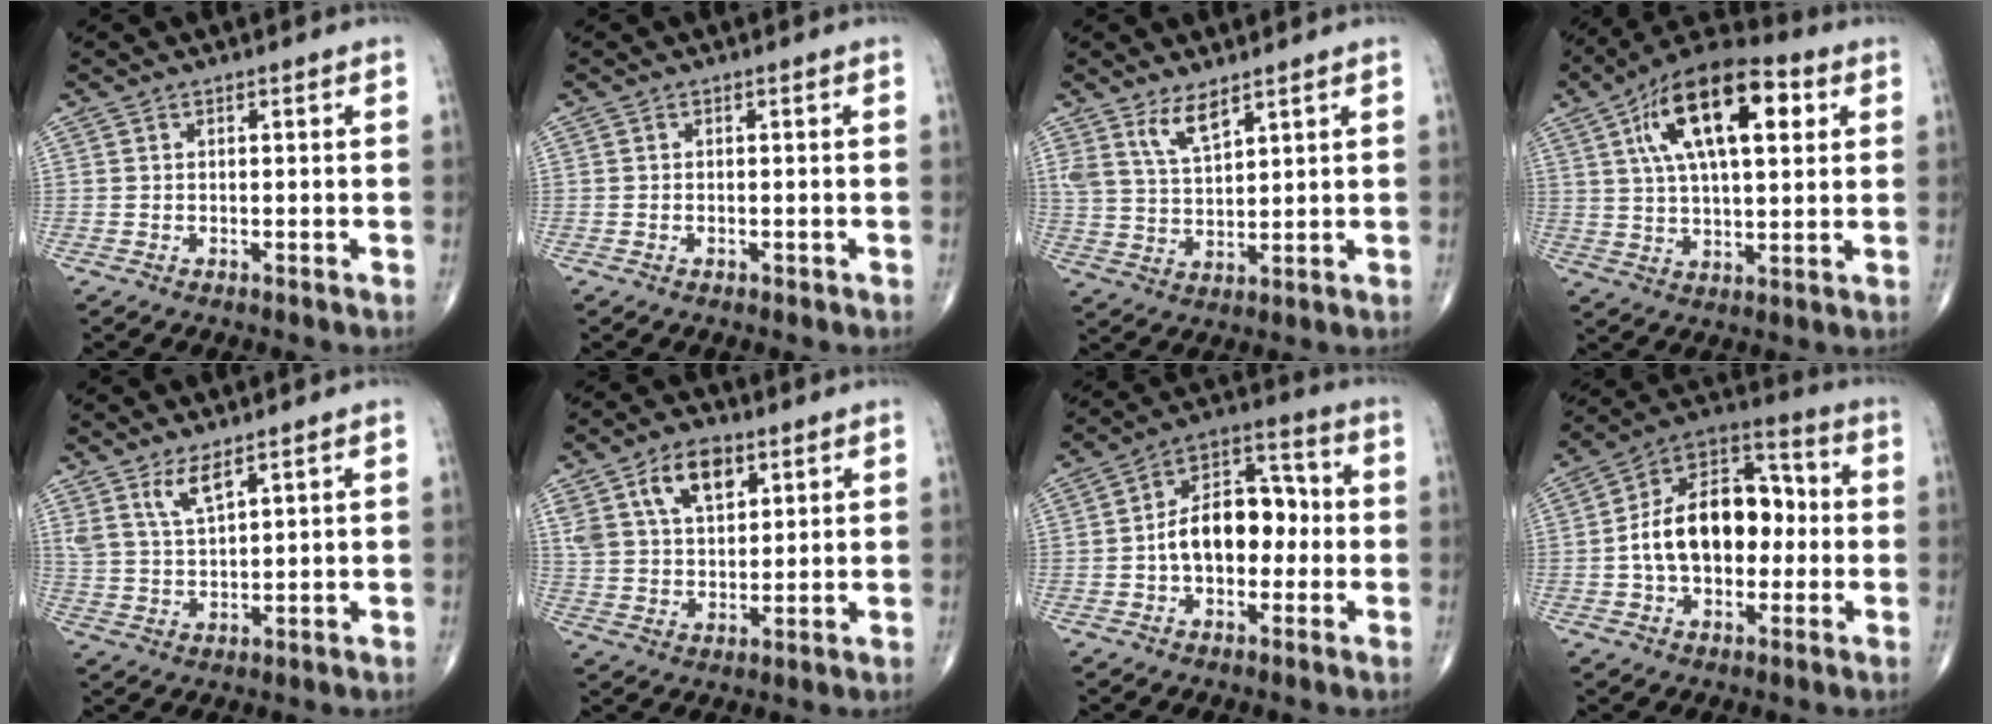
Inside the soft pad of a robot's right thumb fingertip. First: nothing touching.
{"total": 0.6, "force": [-0.2, 0.4, 0.4], "torque": [-0.008, 0.002, -0.002]}
{"total": 5.9, "force": [4.1, 2.0, 3.7], "torque": [-0.066, -0.030, 0.085]}
{"total": 19.7, "force": [6.6, 8.7, 16.4], "torque": [-0.260, 0.006, 0.103]}
{"total": 5.1, "force": [3.4, 1.2, 3.5], "torque": [-0.072, -0.026, 0.074]}
{"total": 11.0, "force": [5.3, 6.4, 7.2], "torque": [-0.113, -0.014, 0.103]}
{"total": 13.5, "force": [-1.2, 8.6, 10.3], "torque": [-0.140, 0.046, -0.028]}
{"total": 18.1, "force": [-0.8, 11.6, 13.8], "torque": [-0.199, 0.042, -0.020]}